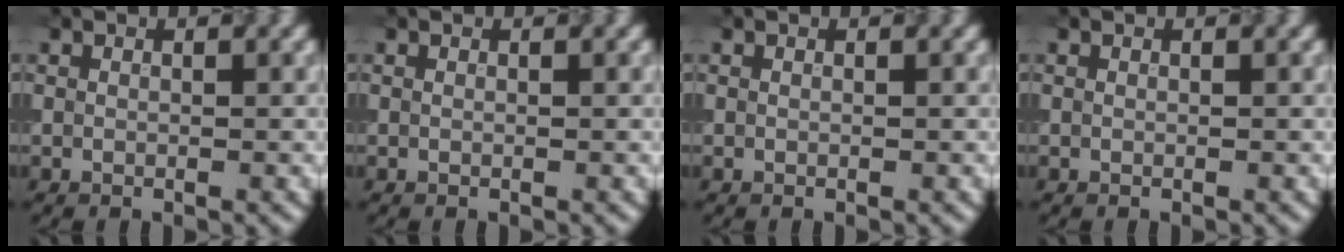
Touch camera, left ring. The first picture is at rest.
{"total": 0.0}
{"total": 0.0}
{"total": 0.0}